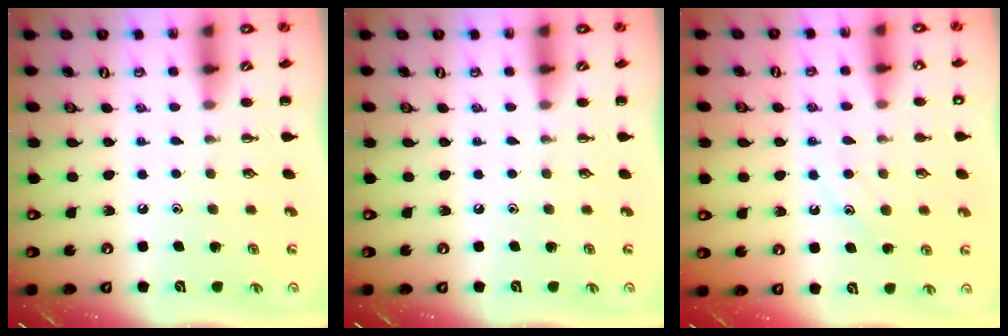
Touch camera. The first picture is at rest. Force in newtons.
{"total": 0.0}
{"total": 11.2, "press": 11.1, "slide": 1.2}